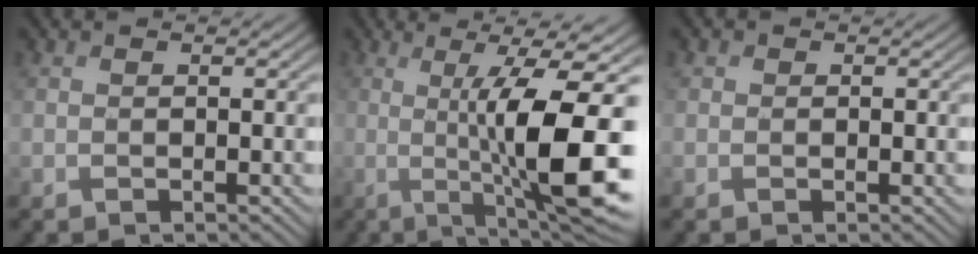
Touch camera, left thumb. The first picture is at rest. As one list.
[{"total": 14.0, "force": [-0.6, 3.1, 13.6], "torque": [-0.189, -0.003, -0.001]}, {"total": 1.0, "force": [0.0, 1.0, 0.2], "torque": [0.003, -0.004, -0.004]}]